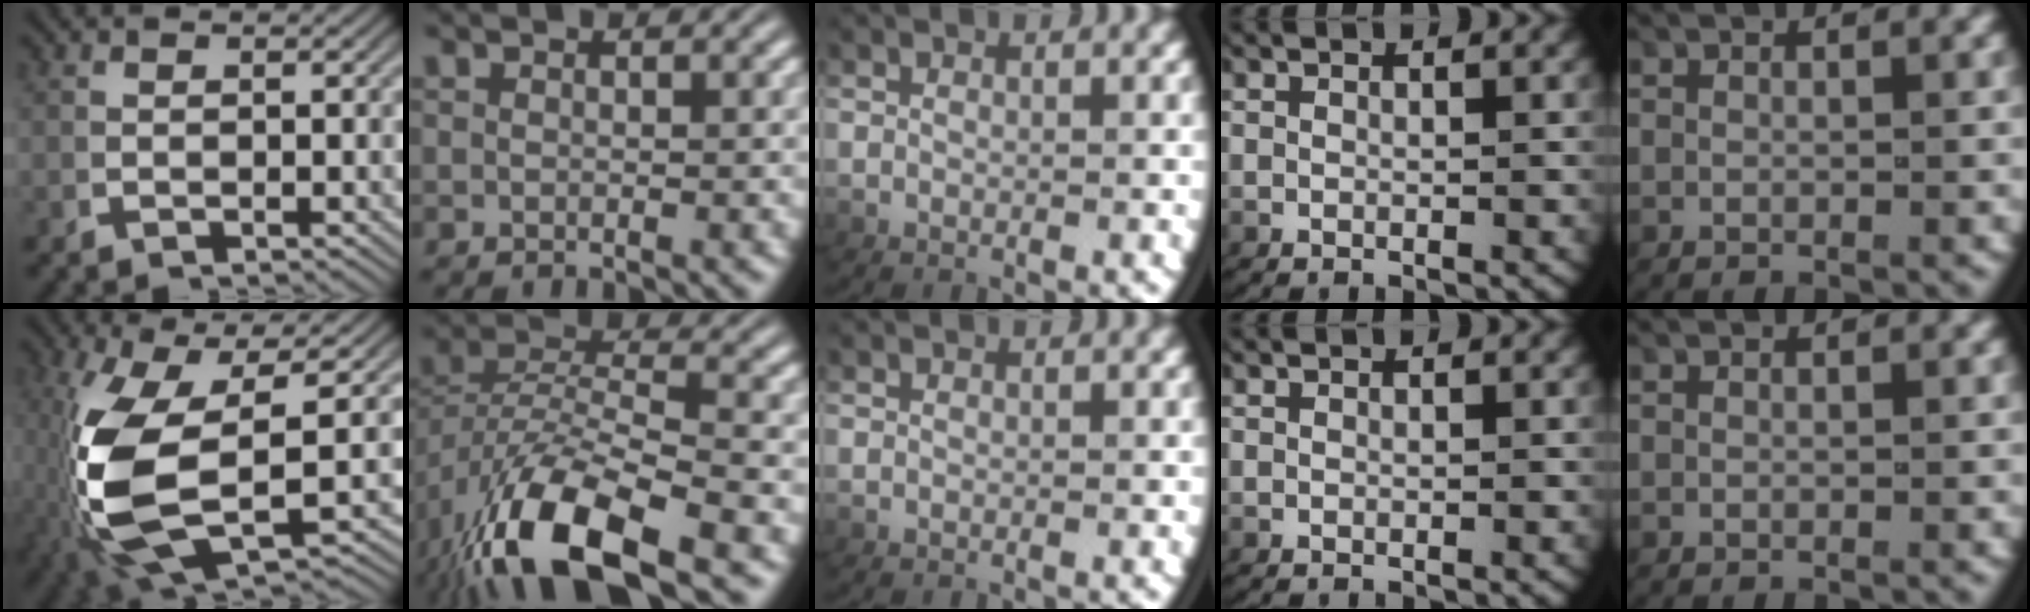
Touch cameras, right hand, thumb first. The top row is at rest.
{"thumb": {"total": 13.8, "force": [-1.5, 7.4, 11.6], "torque": [-0.256, -0.038, 0.004]}, "index": {"total": 9.4, "force": [-3.7, 4.4, 7.5], "torque": [-0.155, -0.038, -0.038]}}